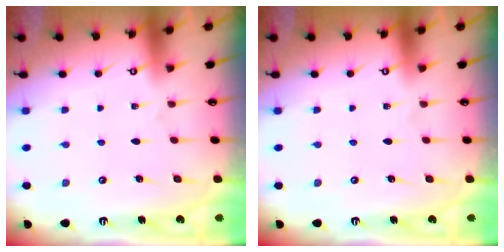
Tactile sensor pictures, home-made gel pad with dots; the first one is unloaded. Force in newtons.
{"total": 0.0}